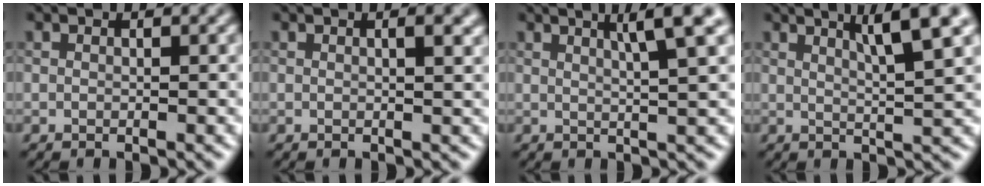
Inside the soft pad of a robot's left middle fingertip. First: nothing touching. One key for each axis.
{"total": 2.0, "fx": 0.6, "fy": 0.6, "fz": 1.8, "tx": -0.017, "ty": 0.004, "tz": 0.007}
{"total": 4.6, "fx": 2.2, "fy": 0.6, "fz": 4.0, "tx": -0.050, "ty": 0.010, "tz": 0.032}
{"total": 6.0, "fx": 3.1, "fy": 0.9, "fz": 5.0, "tx": -0.062, "ty": 0.011, "tz": 0.050}